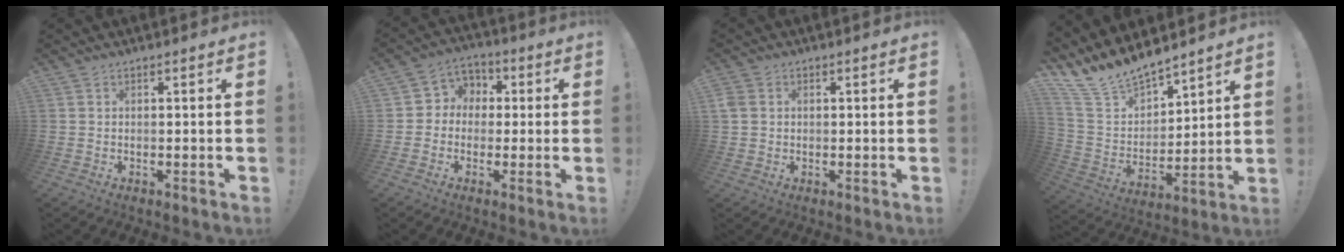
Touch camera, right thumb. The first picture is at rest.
{"total": 6.0, "force": [-1.1, 5.7, 1.5], "torque": [-0.015, 0.016, -0.016]}
{"total": 3.7, "force": [1.0, 3.1, 1.7], "torque": [-0.033, 0.007, 0.023]}
{"total": 13.4, "force": [12.5, 3.9, 3.0], "torque": [-0.087, -0.101, 0.234]}